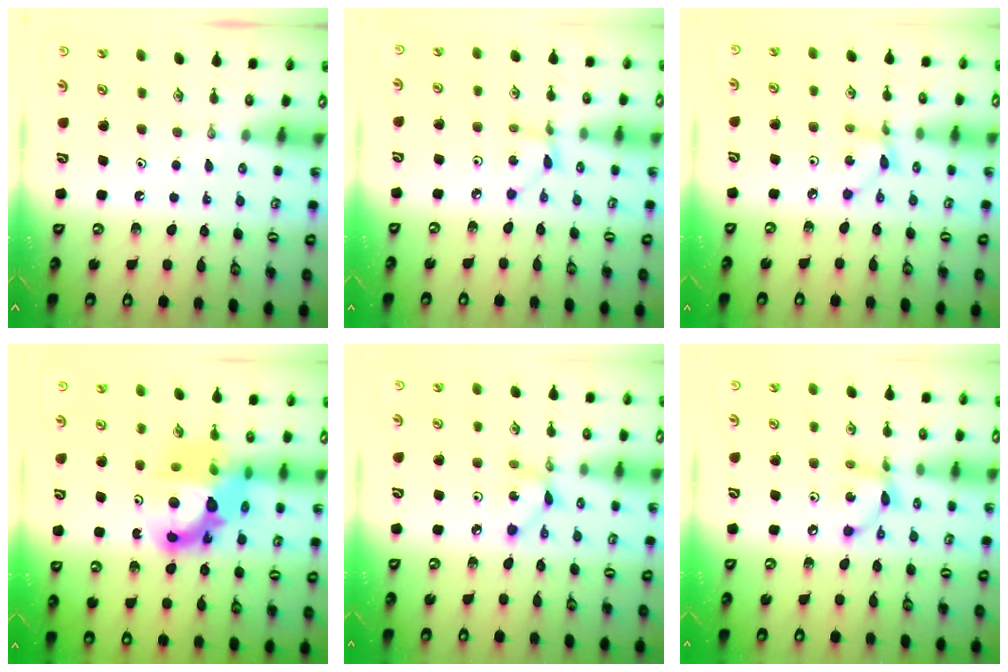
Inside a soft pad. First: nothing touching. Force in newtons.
{"total": 2.6, "press": 2.6, "slide": 0.3}
{"total": 2.9, "press": 2.9, "slide": 0.1}
{"total": 14.0, "press": 13.9, "slide": 1.7}
{"total": 4.4, "press": 4.4, "slide": 0.2}
{"total": 8.0, "press": 8.0, "slide": 0.3}